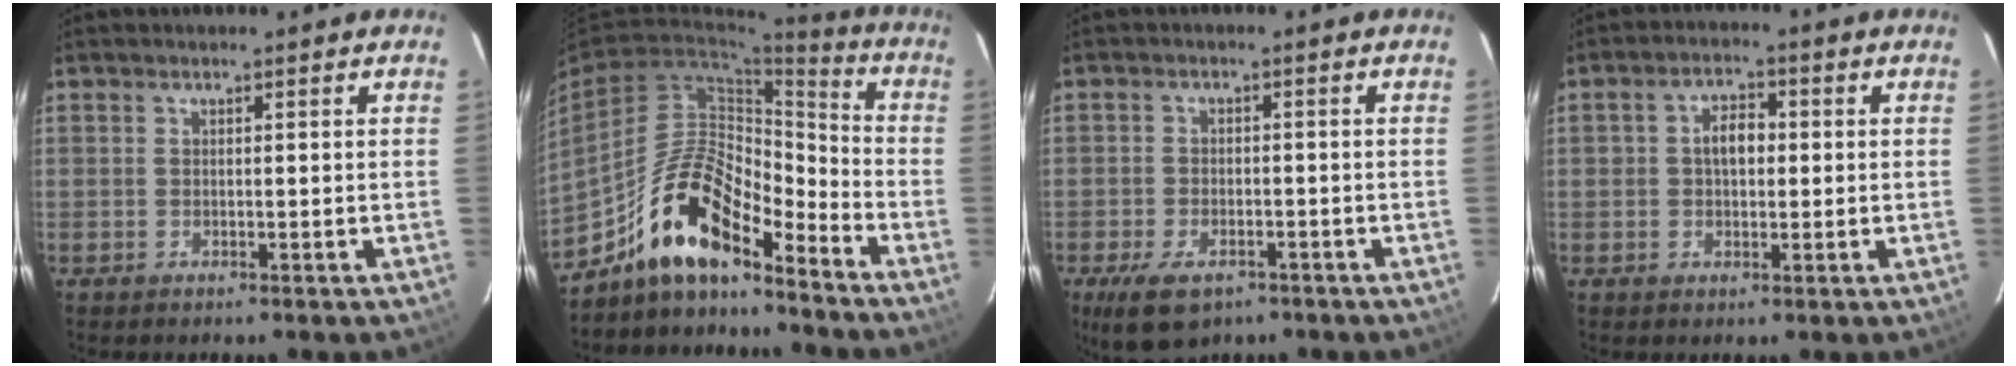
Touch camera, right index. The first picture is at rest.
{"total": 14.8, "force": [-11.4, 4.6, 8.2], "torque": [-0.154, 0.021, -0.210]}
{"total": 7.9, "force": [-4.8, 4.1, 4.7], "torque": [-0.108, -0.019, -0.079]}
{"total": 4.7, "force": [0.3, 3.1, 3.5], "torque": [-0.059, 0.014, 0.007]}